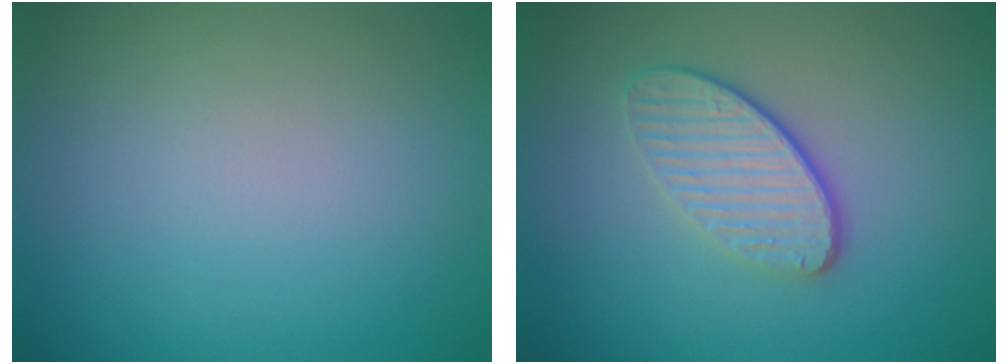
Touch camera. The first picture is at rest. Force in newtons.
{"total": 3.6, "press": 2.9, "slide": 2.2}